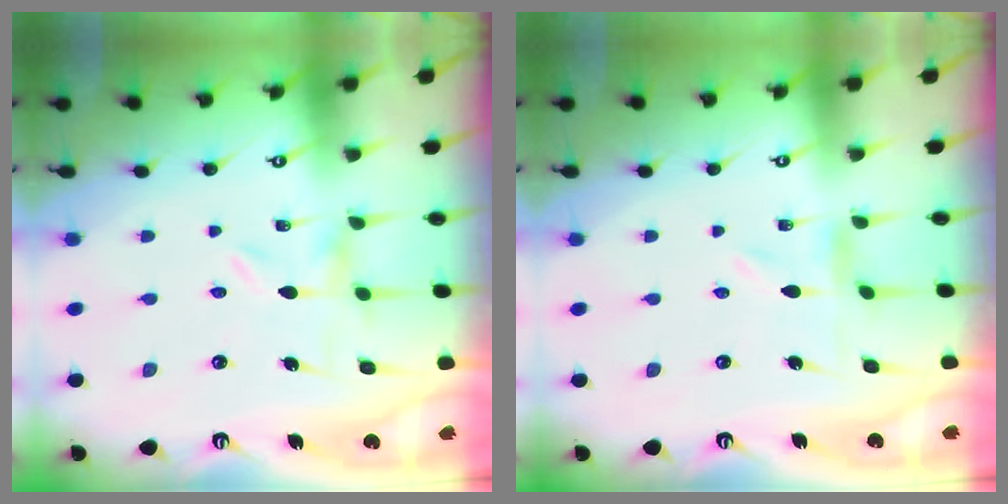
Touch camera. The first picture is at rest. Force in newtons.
{"total": 0.0}